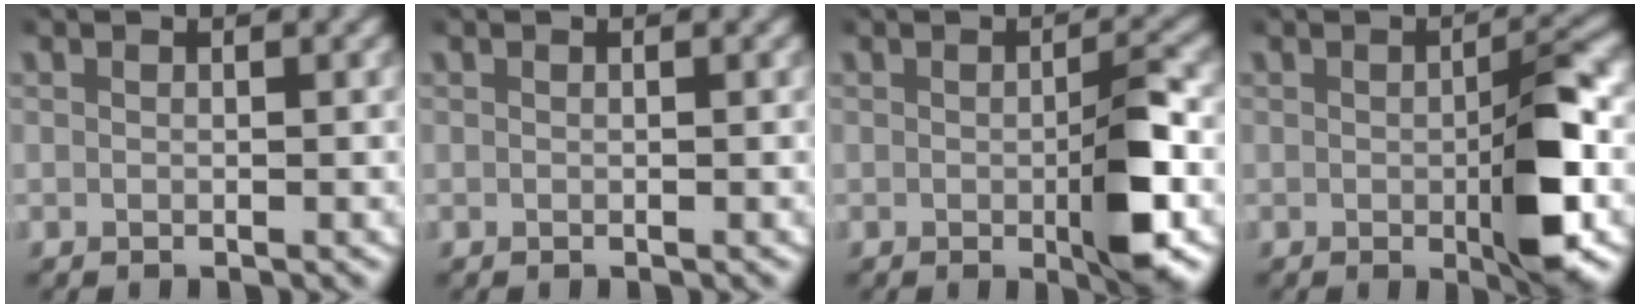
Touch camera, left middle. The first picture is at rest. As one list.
[{"total": 0.0}, {"total": 4.5, "force": [-0.8, 1.5, 4.2], "torque": [-0.056, -0.007, -0.011]}, {"total": 5.6, "force": [-0.8, 2.2, 5.1], "torque": [-0.070, -0.008, -0.009]}]